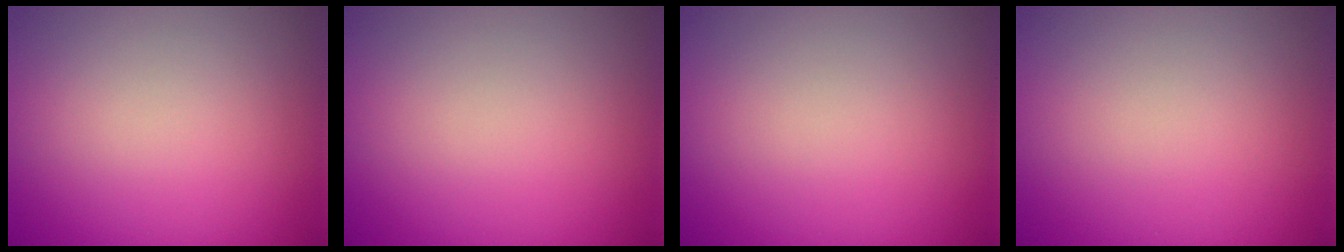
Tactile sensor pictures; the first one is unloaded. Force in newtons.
{"total": 0.0}
{"total": 0.0}
{"total": 0.0}